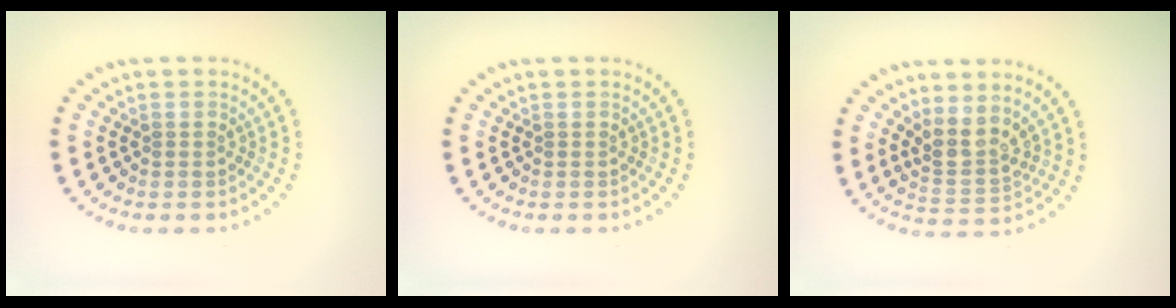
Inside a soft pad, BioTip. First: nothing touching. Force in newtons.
{"total": 0.0}
{"total": 3.0, "press": 2.4, "slide": 1.8}